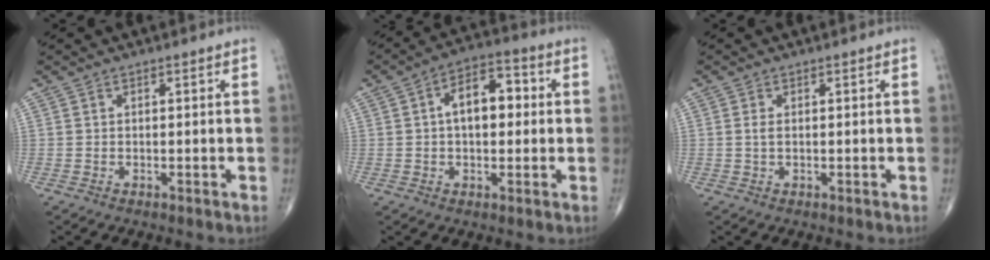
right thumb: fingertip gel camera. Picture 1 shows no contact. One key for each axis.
{"total": 9.8, "fx": 1.0, "fy": 5.6, "fz": 7.9, "tx": -0.102, "ty": 0.025, "tz": 0.009}
{"total": 1.4, "fx": 0.1, "fy": 0.7, "fz": 1.2, "tx": -0.026, "ty": 0.001, "tz": 0.004}